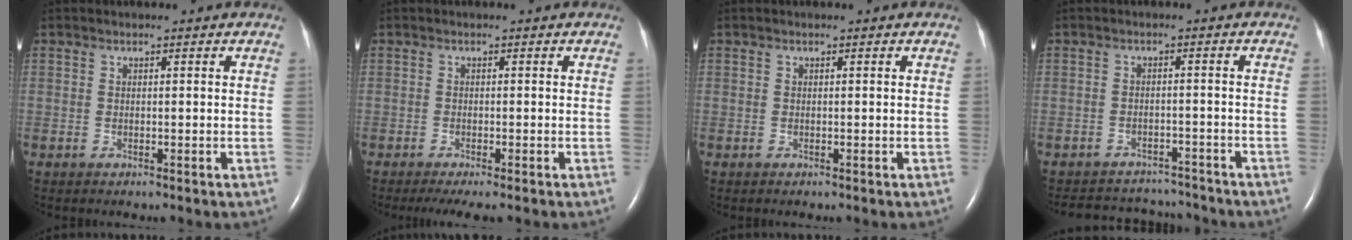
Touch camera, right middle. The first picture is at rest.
{"total": 3.9, "force": [-3.0, 0.5, 2.6], "torque": [-0.040, -0.011, -0.043]}
{"total": 0.0}
{"total": 9.9, "force": [-9.6, 2.5, 1.1], "torque": [-0.028, 0.012, -0.125]}